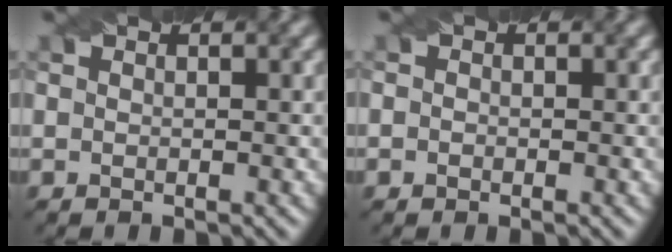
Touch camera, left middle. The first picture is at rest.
{"total": 0.6, "force": [-0.2, 0.5, 0.2], "torque": [-0.003, -0.005, -0.004]}